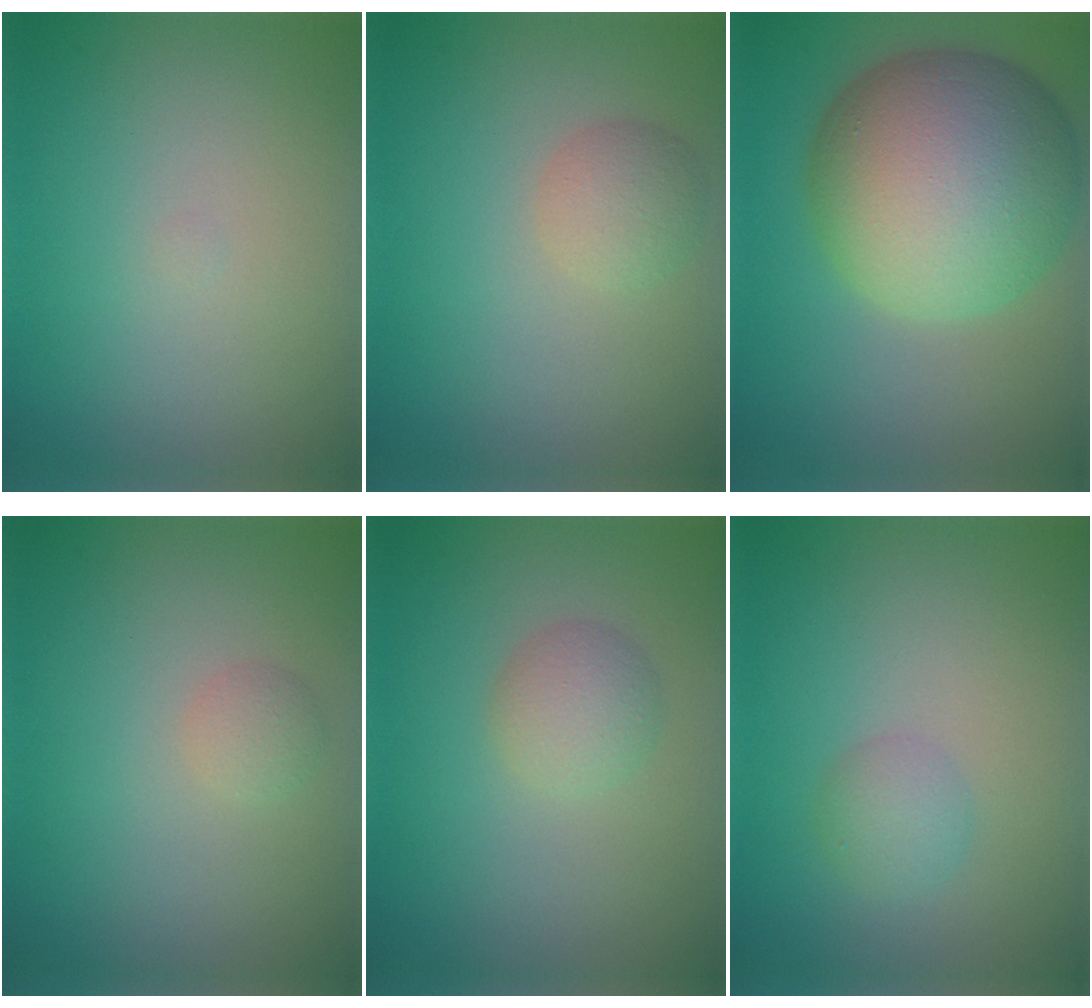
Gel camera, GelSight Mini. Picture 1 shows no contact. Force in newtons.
{"total": 2.2, "press": 2.2, "slide": 0.1}
{"total": 13.6, "press": 13.6, "slide": 0.4}
{"total": 1.1, "press": 1.1, "slide": 0.0}
{"total": 2.3, "press": 2.3, "slide": 0.1}
{"total": 1.8, "press": 1.8, "slide": 0.0}